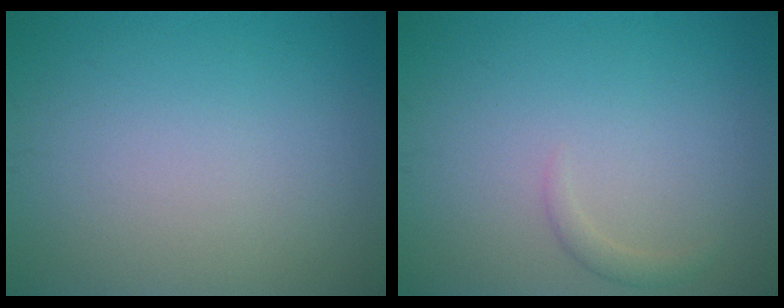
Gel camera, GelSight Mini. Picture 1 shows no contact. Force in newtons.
{"total": 1.0, "press": 0.9, "slide": 0.1}